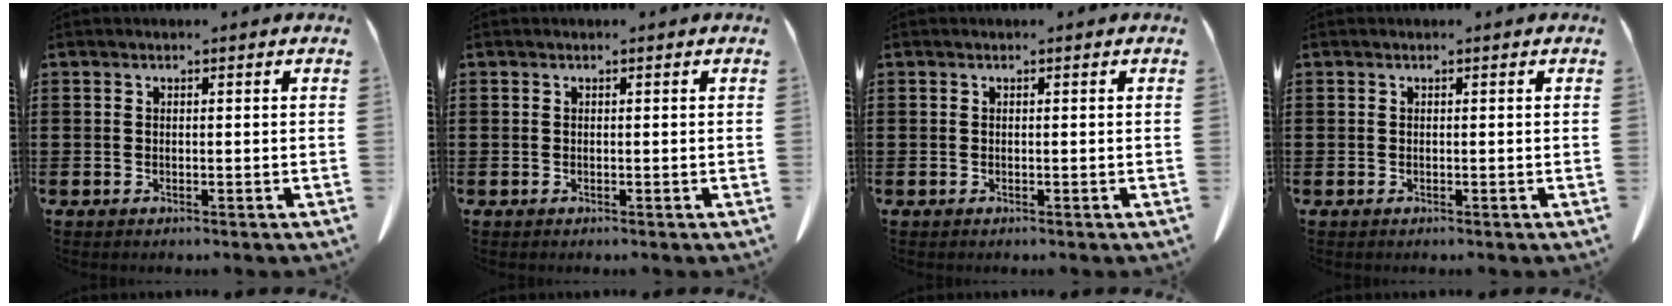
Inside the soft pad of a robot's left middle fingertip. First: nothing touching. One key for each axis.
{"total": 0.0}
{"total": 0.0}
{"total": 0.0}